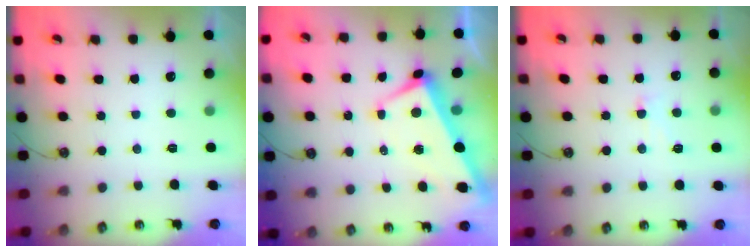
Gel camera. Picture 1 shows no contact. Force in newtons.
{"total": 1.7, "press": 1.4, "slide": 1.0}
{"total": 2.4, "press": 2.4, "slide": 0.6}